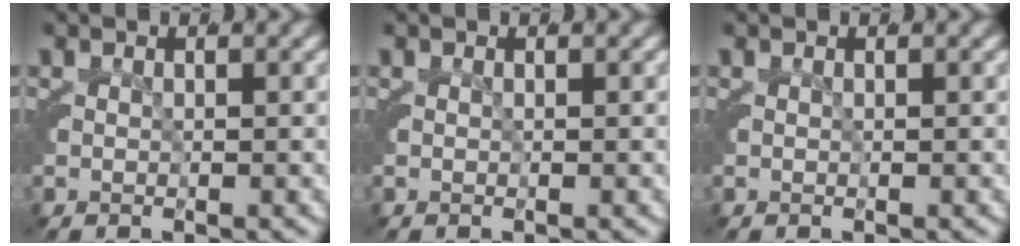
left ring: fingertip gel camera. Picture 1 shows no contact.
{"total": 0.0}
{"total": 0.0}